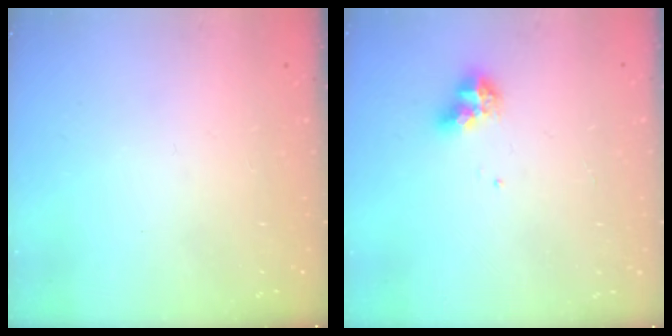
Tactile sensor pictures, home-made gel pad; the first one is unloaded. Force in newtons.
{"total": 7.8, "press": 7.7, "slide": 1.1}